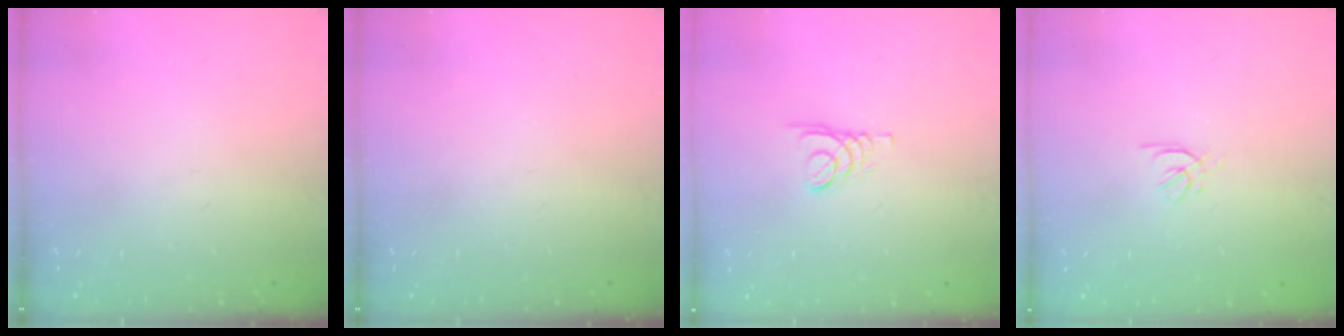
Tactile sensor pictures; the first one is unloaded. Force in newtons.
{"total": 0.0}
{"total": 1.8, "press": 1.8, "slide": 0.2}
{"total": 2.1, "press": 2.0, "slide": 0.6}